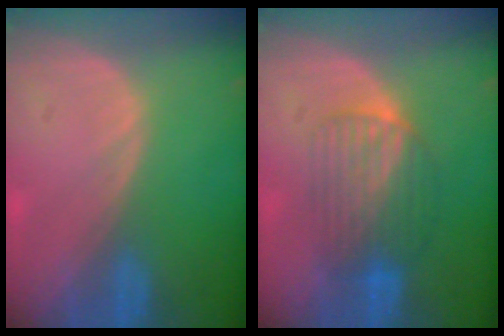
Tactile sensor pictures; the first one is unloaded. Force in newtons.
{"total": 6.3, "press": 6.2, "slide": 1.1}